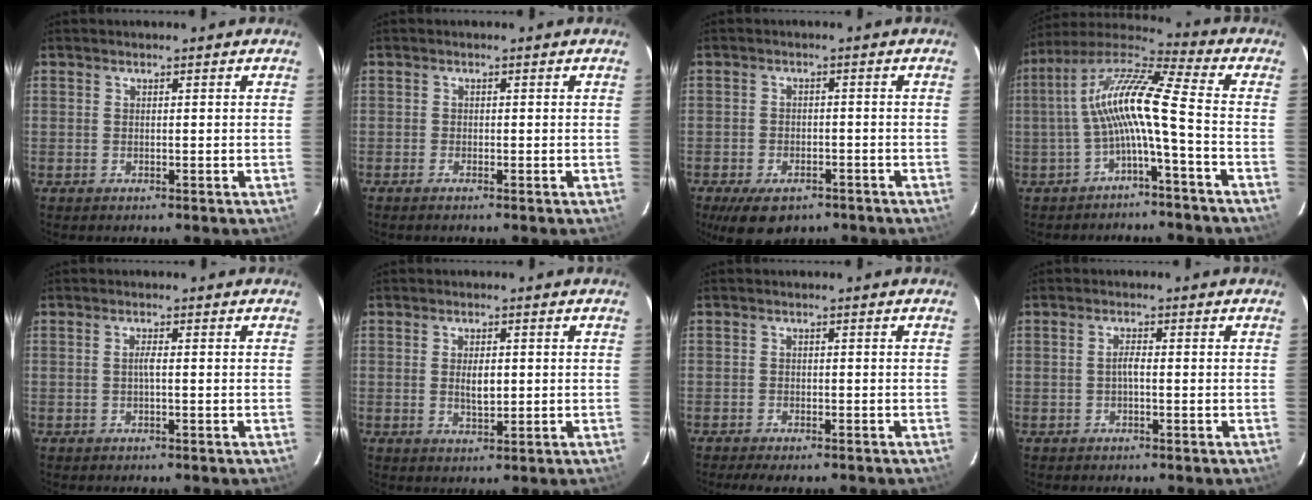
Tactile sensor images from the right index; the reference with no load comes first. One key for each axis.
{"total": 0.8, "fx": -0.8, "fy": 0.1, "fz": 0.3, "tx": -0.006, "ty": -0.004, "tz": -0.017}
{"total": 8.9, "fx": -6.2, "fy": 4.4, "fz": 4.6, "tx": -0.098, "ty": -0.014, "tz": -0.090}
{"total": 11.9, "fx": -2.4, "fy": 0.4, "fz": 11.7, "tx": -0.233, "ty": 0.020, "tz": -0.051}
{"total": 1.2, "fx": -0.2, "fy": -0.1, "fz": 1.1, "tx": -0.020, "ty": 0.003, "tz": -0.006}
{"total": 3.6, "fx": 0.1, "fy": 1.6, "fz": 3.3, "tx": -0.057, "ty": -0.002, "tz": 0.004}
{"total": 5.2, "fx": -4.4, "fy": 1.4, "fz": 2.4, "tx": -0.052, "ty": -0.013, "tz": -0.067}
{"total": 1.4, "fx": -0.4, "fy": 0.3, "fz": 1.3, "tx": -0.025, "ty": 0.006, "tz": -0.010}